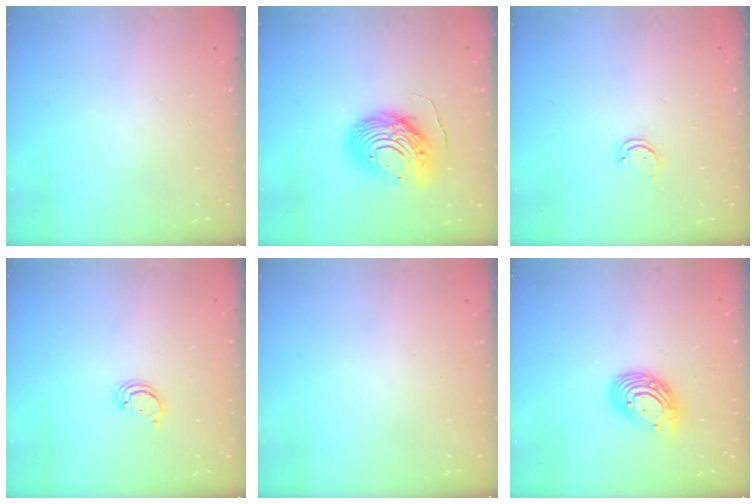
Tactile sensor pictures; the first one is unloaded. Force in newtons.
{"total": 12.9, "press": 12.8, "slide": 1.3}
{"total": 2.7, "press": 2.7, "slide": 0.3}
{"total": 2.6, "press": 2.6, "slide": 0.2}
{"total": 0.0}
{"total": 11.1, "press": 11.0, "slide": 1.1}